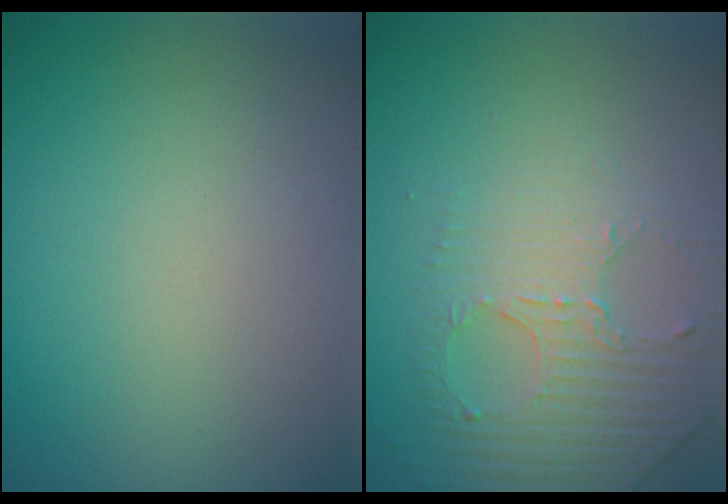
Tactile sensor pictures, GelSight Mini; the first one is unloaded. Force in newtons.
{"total": 4.5, "press": 3.0, "slide": 3.4}